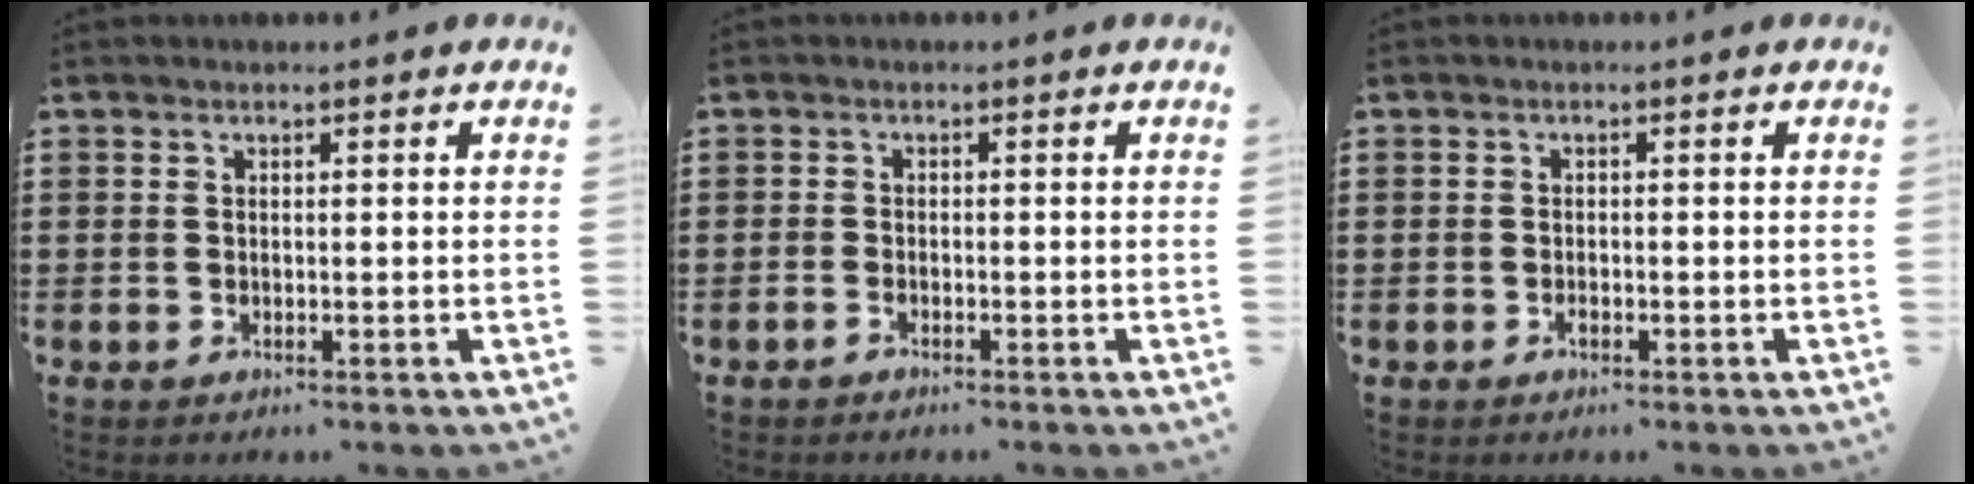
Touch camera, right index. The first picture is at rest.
{"total": 1.0, "force": [-1.0, 0.0, 0.3], "torque": [-0.008, -0.006, -0.019]}
{"total": 0.8, "force": [-0.5, 0.4, 0.4], "torque": [-0.010, -0.004, -0.009]}